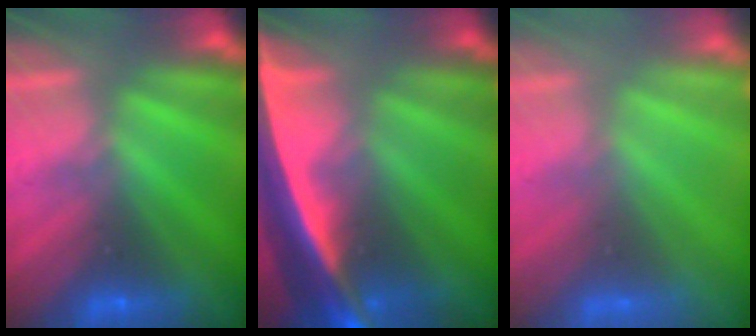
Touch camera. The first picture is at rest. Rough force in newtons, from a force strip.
{"total": 5.8}
{"total": 3.4}